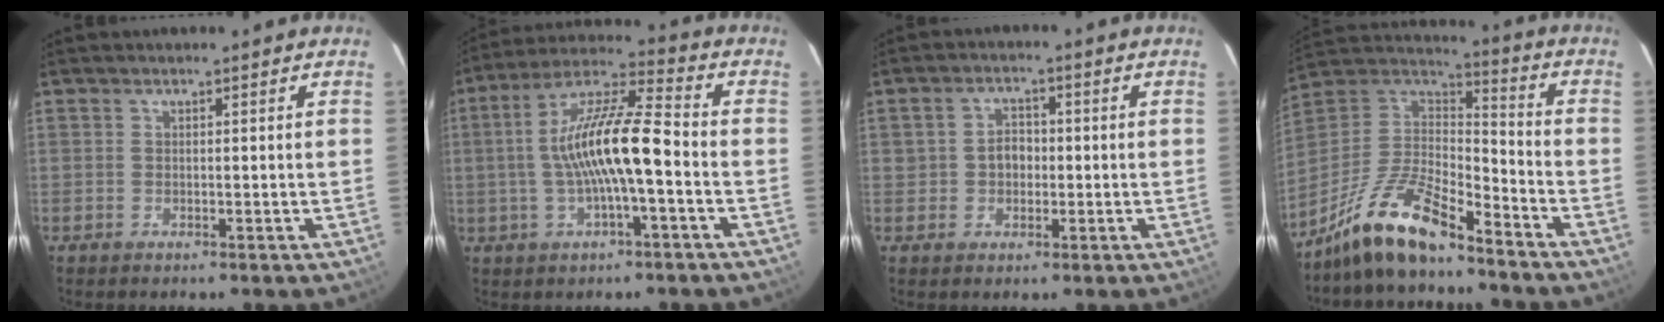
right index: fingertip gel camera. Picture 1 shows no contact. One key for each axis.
{"total": 13.5, "fx": -2.0, "fy": 2.3, "fz": 13.2, "tx": -0.251, "ty": 0.016, "tz": -0.038}
{"total": 3.9, "fx": -0.4, "fy": 3.3, "fz": 1.9, "tx": -0.035, "ty": 0.010, "tz": -0.003}
{"total": 15.2, "fx": -11.7, "fy": 3.9, "fz": 8.9, "tx": -0.199, "ty": -0.001, "tz": -0.223}